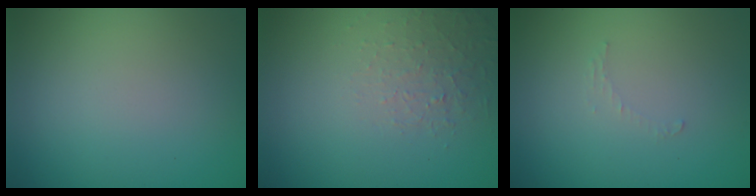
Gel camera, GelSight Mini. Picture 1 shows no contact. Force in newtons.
{"total": 1.3, "press": 0.4, "slide": 1.2}
{"total": 0.7, "press": 0.7, "slide": 0.1}